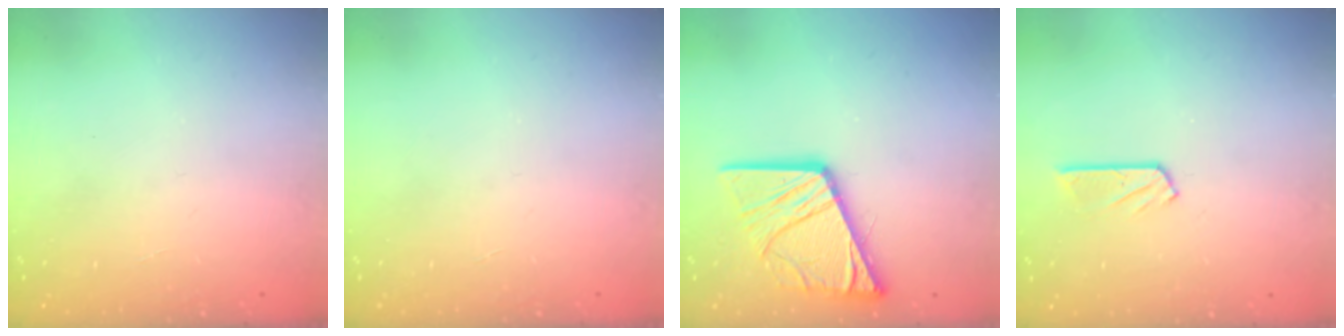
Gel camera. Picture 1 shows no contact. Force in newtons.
{"total": 0.0}
{"total": 15.7, "press": 15.7, "slide": 1.6}
{"total": 4.6, "press": 4.5, "slide": 0.5}